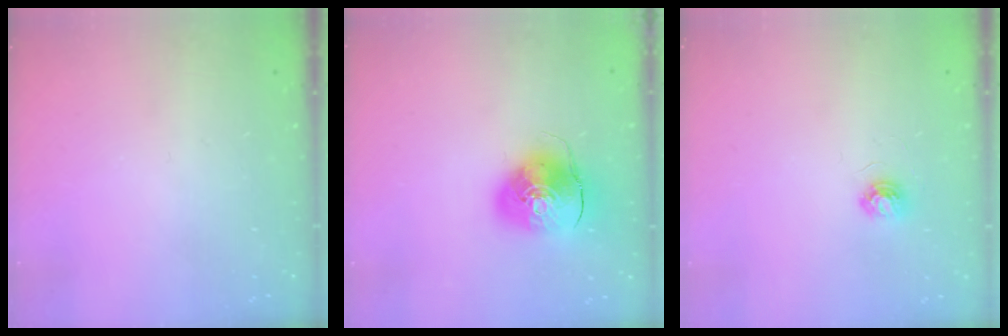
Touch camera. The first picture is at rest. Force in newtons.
{"total": 10.5, "press": 10.4, "slide": 1.8}
{"total": 3.7, "press": 3.7, "slide": 0.4}